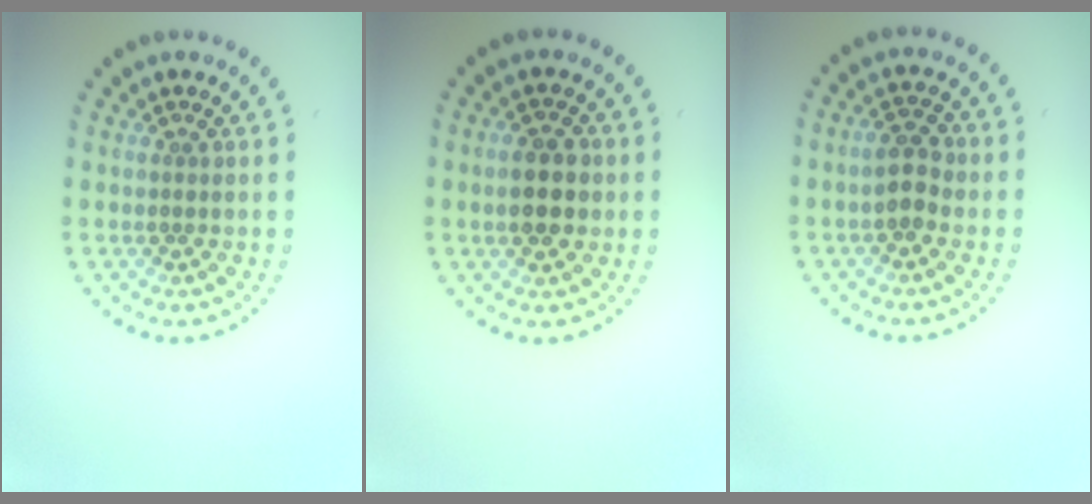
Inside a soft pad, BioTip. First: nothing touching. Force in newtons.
{"total": 3.7, "press": 3.7, "slide": 0.3}
{"total": 2.5, "press": 2.5, "slide": 0.4}